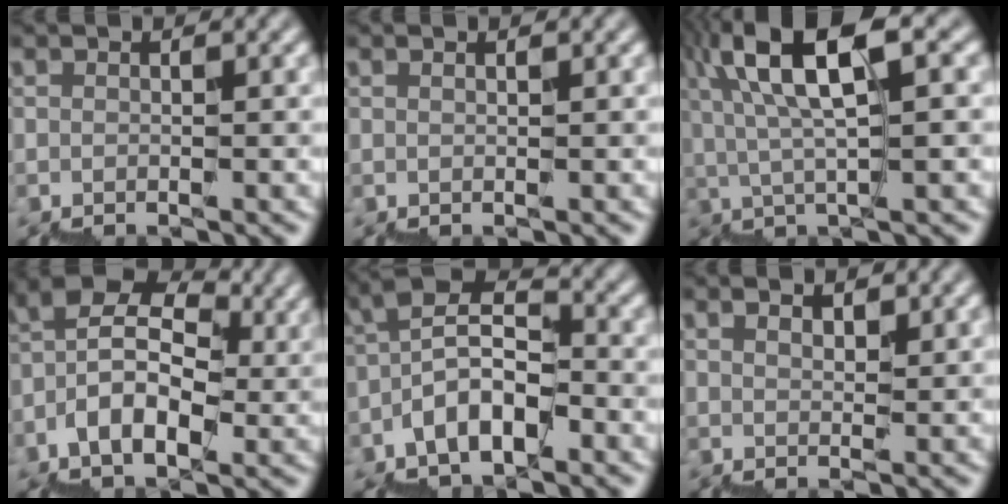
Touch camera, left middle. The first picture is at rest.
{"total": 0.7, "force": [0.6, 0.1, 0.3], "torque": [0.009, 0.004, 0.014]}
{"total": 7.7, "force": [4.2, 1.7, 6.2], "torque": [-0.100, 0.023, 0.076]}
{"total": 8.6, "force": [0.1, 5.6, 6.5], "torque": [-0.106, 0.032, 0.002]}
{"total": 5.2, "force": [-1.3, 2.5, 4.3], "torque": [-0.079, 0.028, -0.027]}
{"total": 2.5, "force": [2.4, 0.0, 0.6], "torque": [-0.002, 0.008, 0.045]}